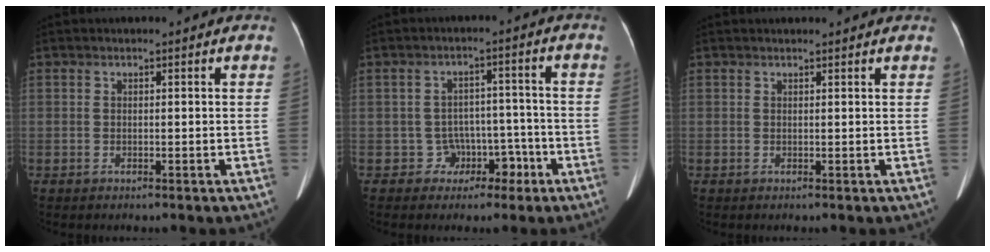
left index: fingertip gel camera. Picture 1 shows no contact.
{"total": 4.7, "force": [-2.5, 4.1, 0.1], "torque": [0.014, 0.024, -0.030]}
{"total": 3.0, "force": [2.9, 0.3, 0.8], "torque": [-0.013, 0.021, 0.033]}